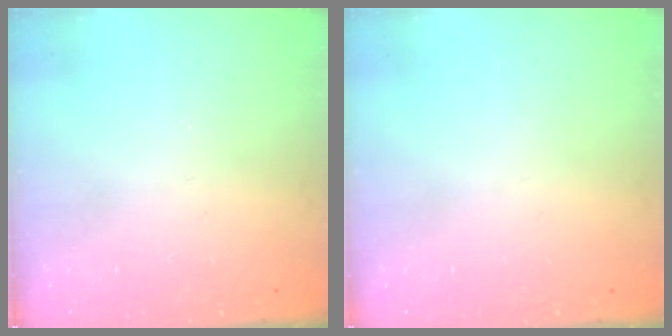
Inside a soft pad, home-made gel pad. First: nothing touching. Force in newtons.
{"total": 0.0}